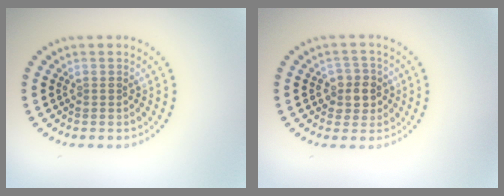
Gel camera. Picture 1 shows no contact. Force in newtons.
{"total": 2.8, "press": 2.6, "slide": 1.1}